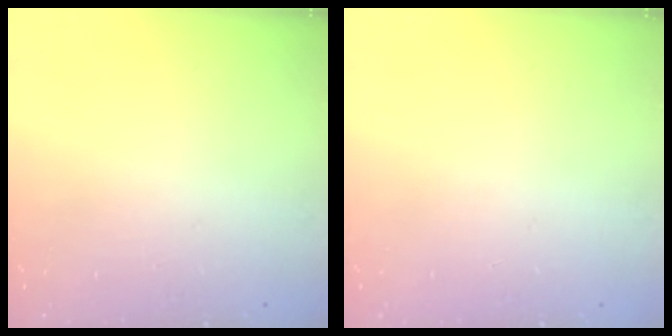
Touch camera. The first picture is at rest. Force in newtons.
{"total": 0.0}